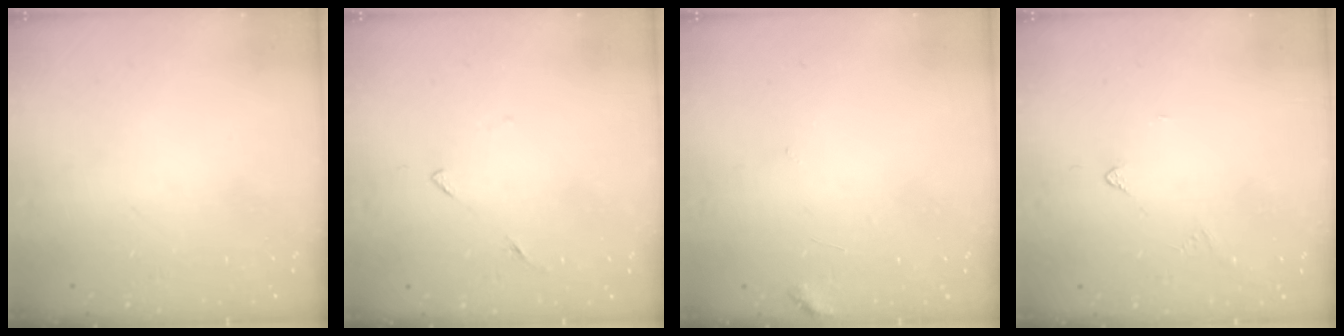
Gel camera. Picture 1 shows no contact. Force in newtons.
{"total": 3.8, "press": 3.8, "slide": 0.6}
{"total": 3.5, "press": 3.5, "slide": 0.3}
{"total": 2.9, "press": 2.9, "slide": 0.5}